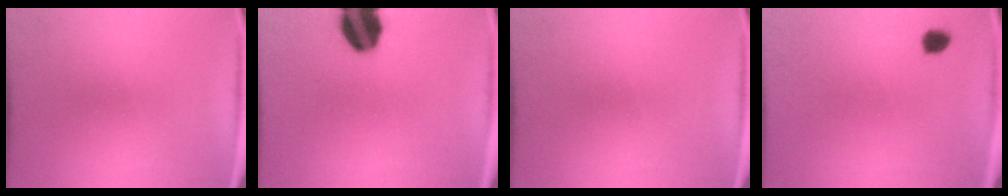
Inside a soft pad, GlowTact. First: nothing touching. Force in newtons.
{"total": 15.8}
{"total": 0.0}
{"total": 1.9}